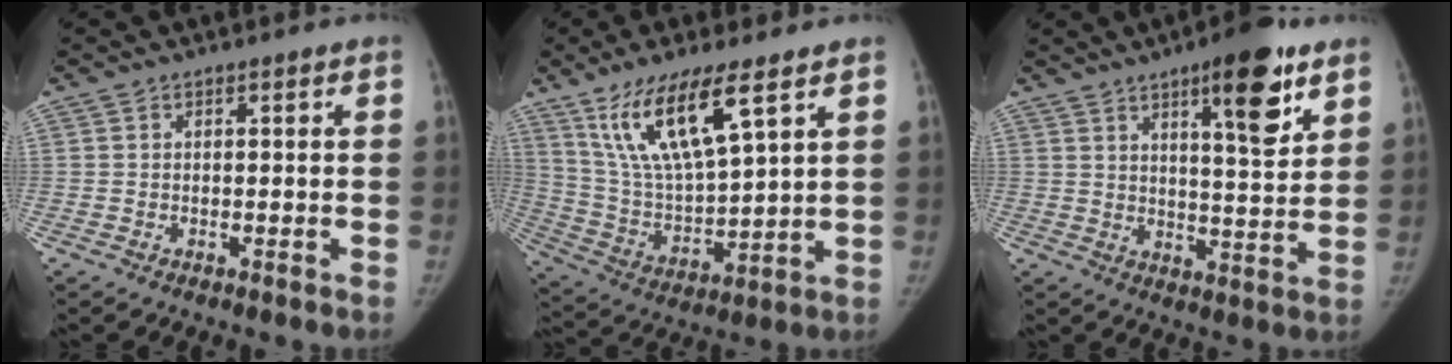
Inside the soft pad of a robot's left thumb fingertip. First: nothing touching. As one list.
[{"total": 16.4, "force": [9.2, 4.4, 12.8], "torque": [-0.238, -0.040, 0.188]}, {"total": 13.0, "force": [7.3, 3.3, 10.3], "torque": [-0.125, -0.040, 0.103]}]